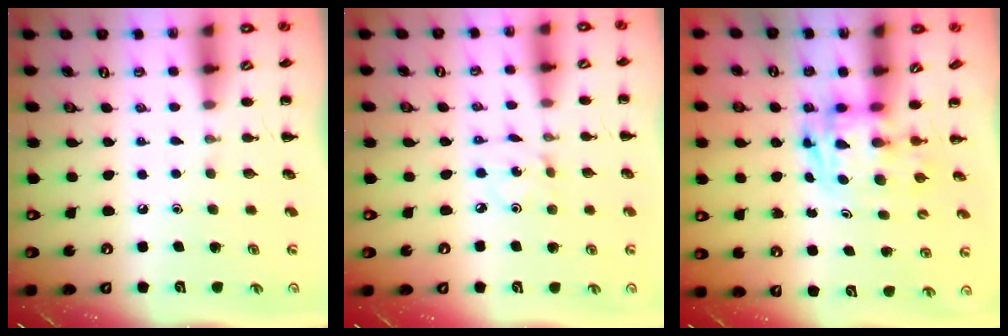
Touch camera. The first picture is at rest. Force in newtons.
{"total": 0.8, "press": 0.8, "slide": 0.2}
{"total": 2.7, "press": 2.6, "slide": 0.5}